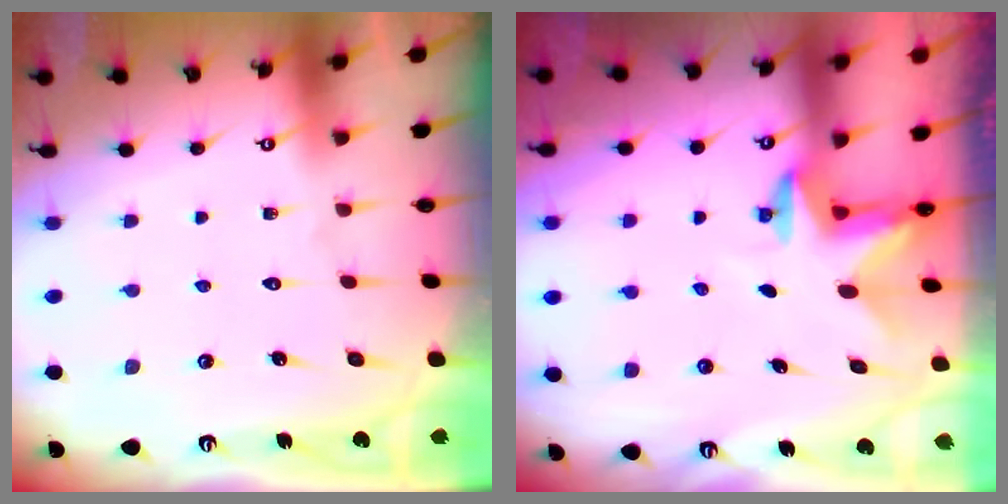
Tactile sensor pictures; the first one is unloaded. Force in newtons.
{"total": 2.4, "press": 2.4, "slide": 0.4}